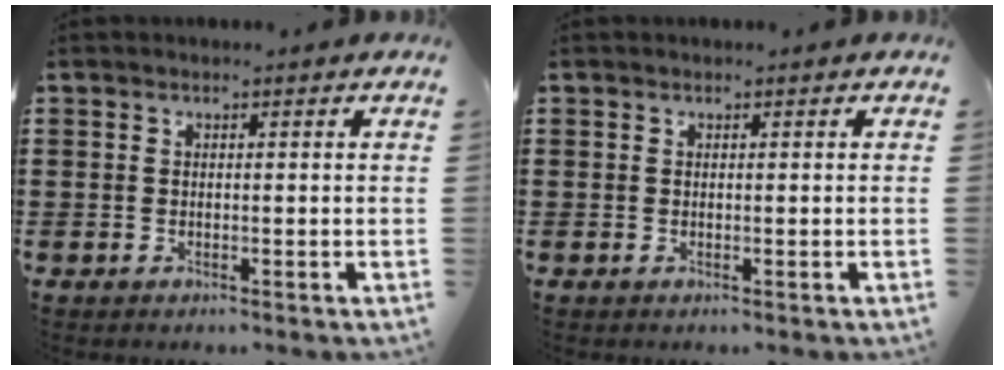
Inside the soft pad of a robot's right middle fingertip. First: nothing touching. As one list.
[{"total": 0.0}]